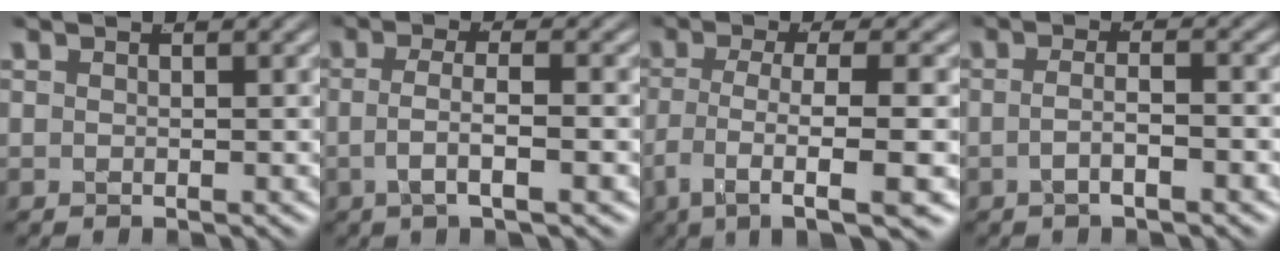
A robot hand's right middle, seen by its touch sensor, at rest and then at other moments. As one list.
[{"total": 3.3, "force": [-1.2, 0.9, 2.9], "torque": [-0.053, -0.007, -0.020]}, {"total": 8.5, "force": [-5.6, 2.2, 6.0], "torque": [-0.111, -0.037, -0.071]}, {"total": 2.5, "force": [-1.6, 0.4, 1.9], "torque": [-0.032, -0.009, -0.024]}]